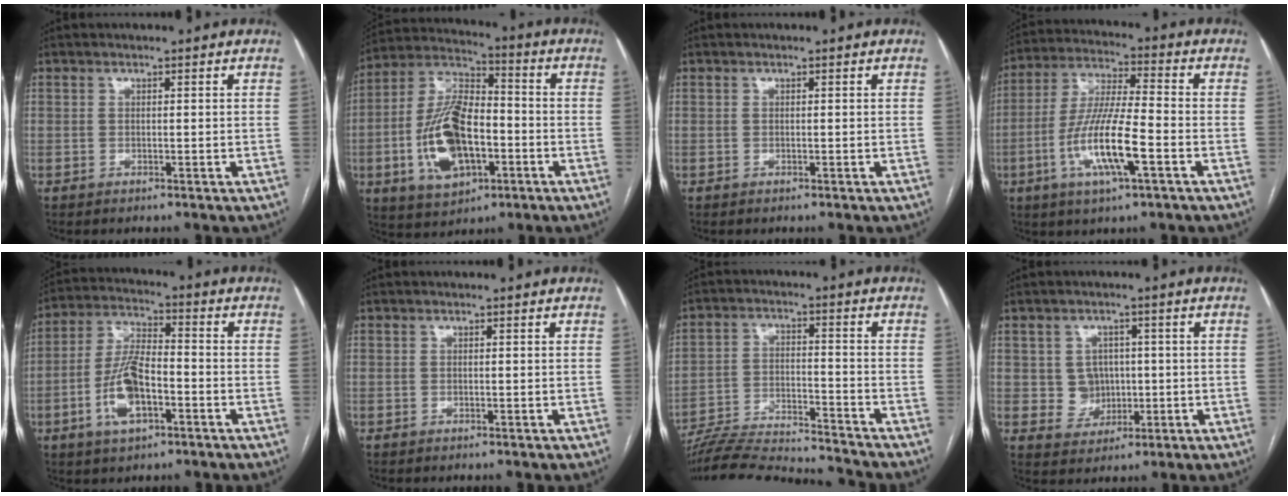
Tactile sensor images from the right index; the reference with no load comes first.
{"total": 15.8, "force": [-4.1, 7.7, 13.2], "torque": [-0.275, 0.013, -0.068]}
{"total": 0.0}
{"total": 13.1, "force": [-4.5, 1.6, 12.1], "torque": [-0.246, -0.008, -0.083]}
{"total": 10.3, "force": [-3.7, 3.9, 8.8], "torque": [-0.188, 0.007, -0.068]}
{"total": 0.0}
{"total": 18.1, "force": [-17.4, 0.6, 5.0], "torque": [-0.103, -0.010, -0.272]}
{"total": 4.6, "force": [0.0, 4.5, 1.2], "torque": [-0.014, 0.013, 0.010]}